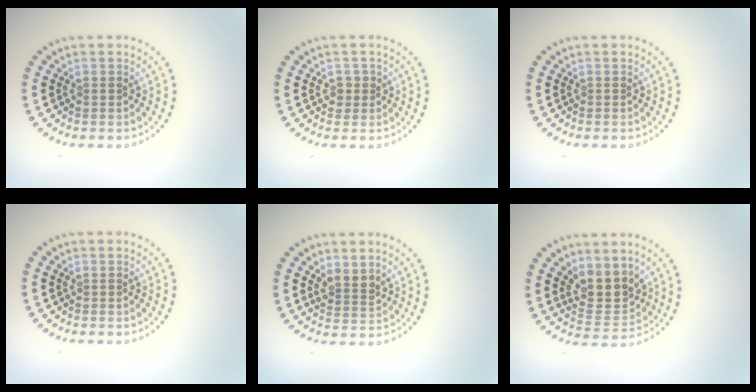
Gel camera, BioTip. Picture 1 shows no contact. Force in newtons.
{"total": 1.0, "press": 1.0, "slide": 0.4}
{"total": 0.0}
{"total": 0.0}
{"total": 2.0, "press": 1.7, "slide": 1.2}
{"total": 3.8, "press": 3.3, "slide": 1.8}